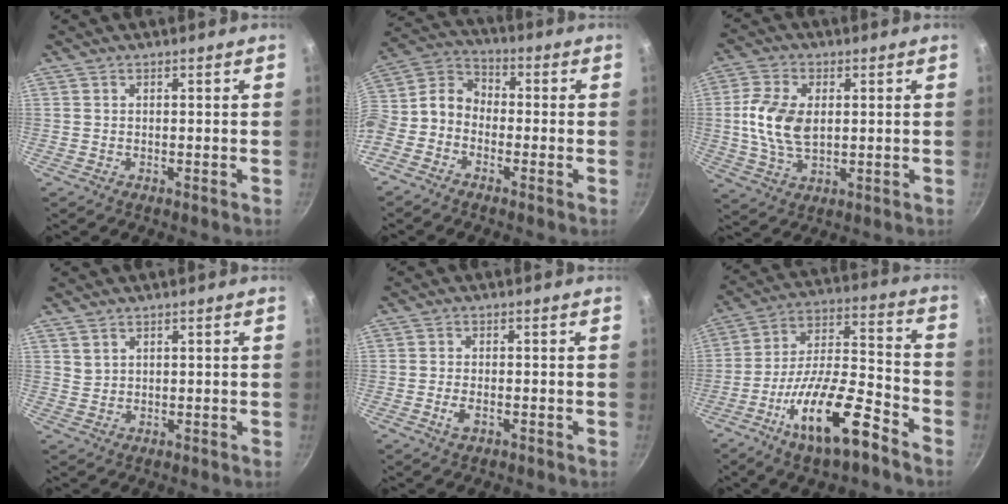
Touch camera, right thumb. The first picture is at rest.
{"total": 10.1, "force": [-2.5, 7.9, 5.7], "torque": [-0.112, 0.055, -0.073]}
{"total": 10.6, "force": [1.1, 6.5, 8.3], "torque": [-0.158, -0.002, 0.019]}
{"total": 1.7, "force": [1.4, 1.0, 0.5], "torque": [-0.003, -0.004, 0.030]}
{"total": 2.5, "force": [-1.0, 1.2, 2.0], "torque": [-0.041, 0.003, -0.020]}
{"total": 18.4, "force": [-10.4, 5.7, 14.1], "torque": [-0.228, 0.063, -0.189]}